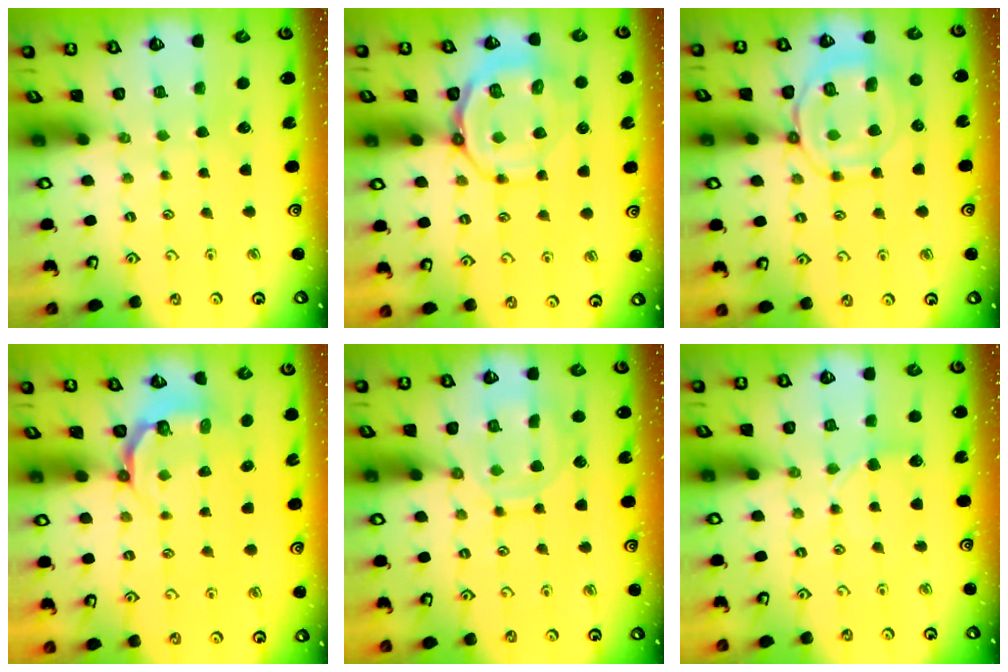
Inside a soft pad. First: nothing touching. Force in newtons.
{"total": 12.5, "press": 12.2, "slide": 2.5}
{"total": 11.3, "press": 11.3, "slide": 1.2}
{"total": 5.1, "press": 4.0, "slide": 3.1}
{"total": 11.5, "press": 11.4, "slide": 1.0}
{"total": 5.0, "press": 4.9, "slide": 0.7}